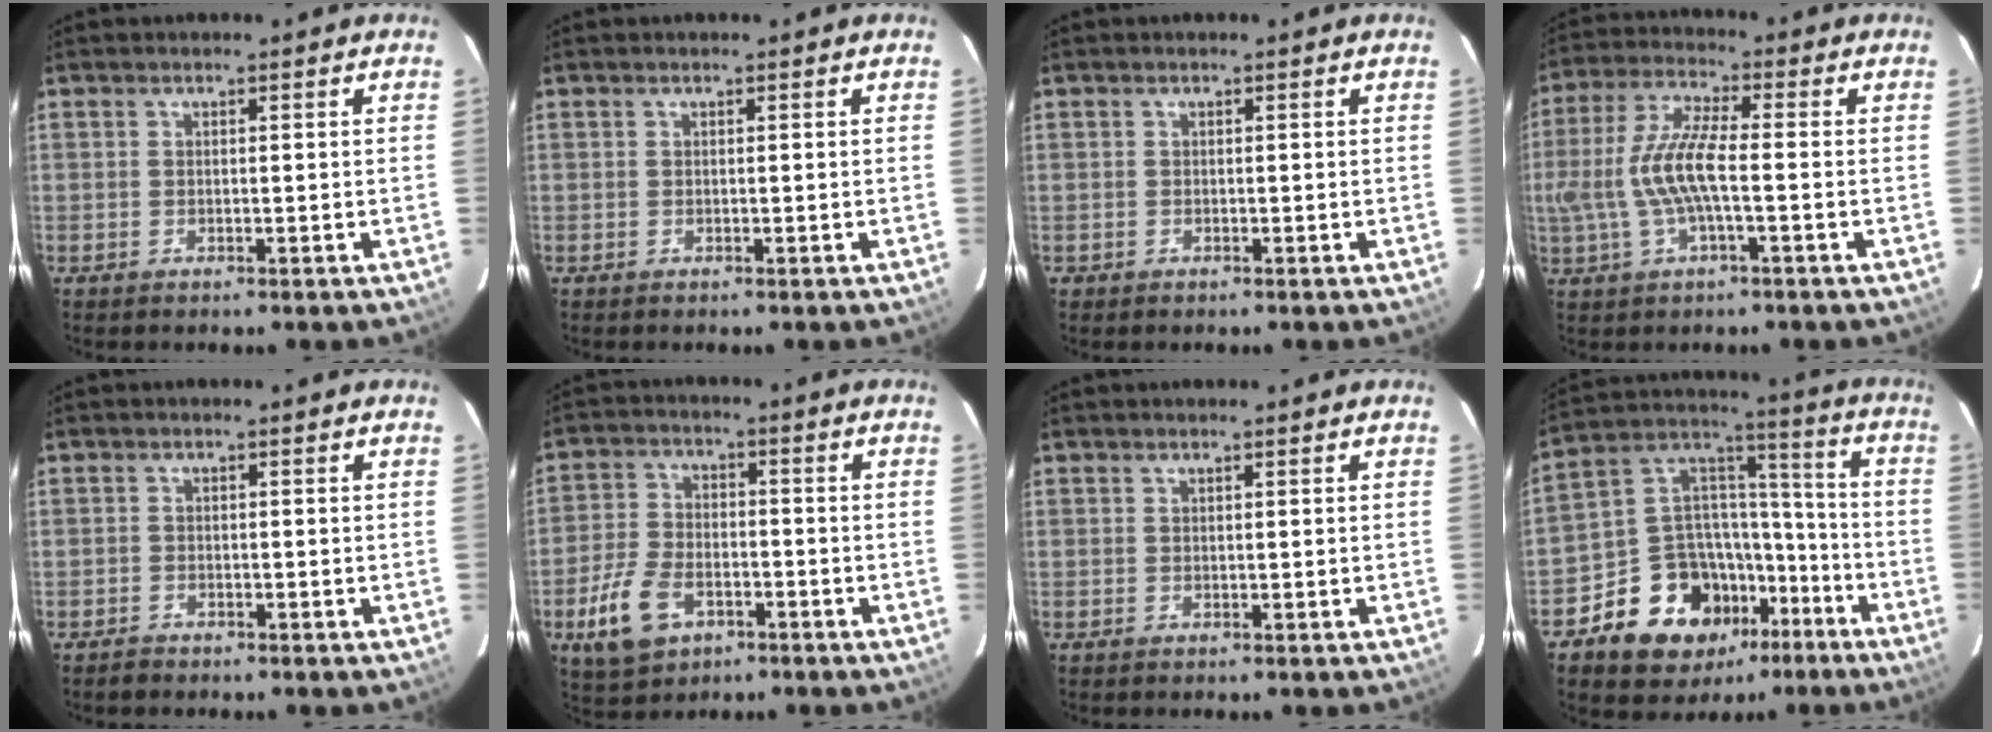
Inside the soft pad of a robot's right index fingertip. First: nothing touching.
{"total": 0.0}
{"total": 0.9, "force": [-0.3, 0.8, -0.1], "torque": [0.000, 0.003, -0.004]}
{"total": 11.2, "force": [-1.5, 2.8, 10.7], "torque": [-0.228, 0.002, -0.025]}
{"total": 1.5, "force": [-1.3, 0.7, 0.1], "torque": [-0.007, 0.003, -0.025]}
{"total": 10.7, "force": [-5.1, 6.6, 6.8], "torque": [-0.162, -0.004, -0.089]}
{"total": 0.0}
{"total": 17.9, "force": [-10.4, 13.0, 6.7], "torque": [-0.149, 0.064, -0.151]}